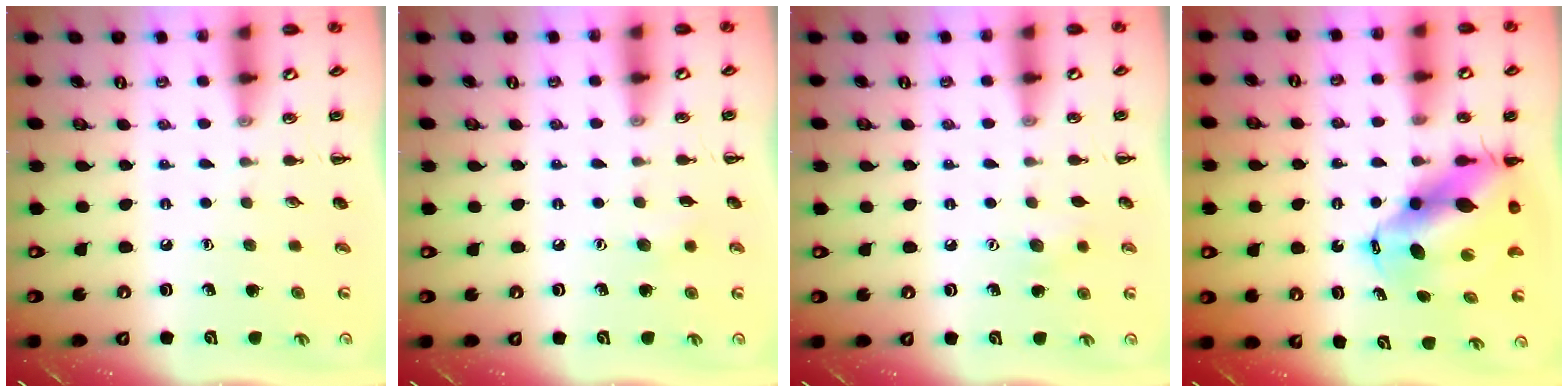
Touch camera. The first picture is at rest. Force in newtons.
{"total": 4.5, "press": 4.4, "slide": 1.2}
{"total": 5.5, "press": 5.4, "slide": 1.1}
{"total": 11.5, "press": 11.1, "slide": 3.0}